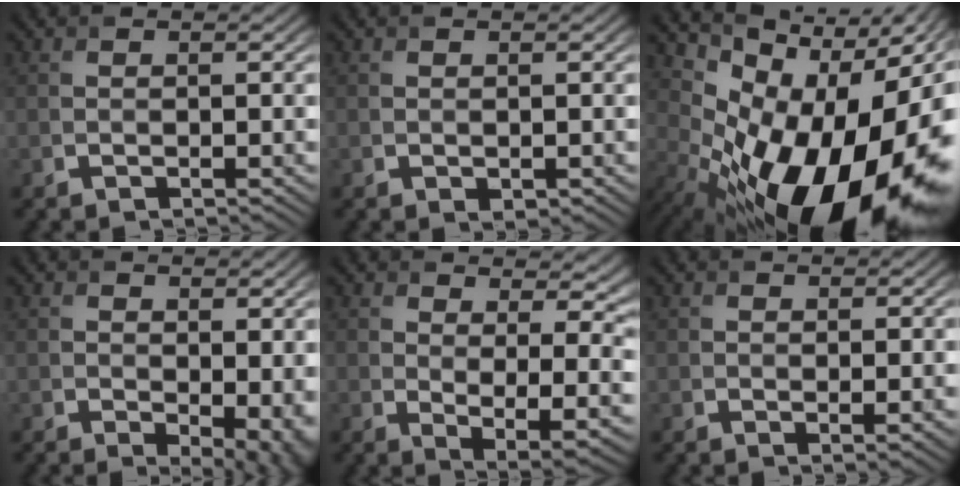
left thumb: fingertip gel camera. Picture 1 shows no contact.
{"total": 0.5, "force": [-0.1, 0.4, 0.4], "torque": [-0.007, -0.004, 0.004]}
{"total": 20.1, "force": [-5.5, 11.7, 15.4], "torque": [-0.227, -0.034, -0.072]}
{"total": 4.9, "force": [0.4, 2.3, 4.2], "torque": [-0.061, -0.012, 0.022]}
{"total": 10.6, "force": [4.0, 5.2, 8.3], "torque": [-0.122, -0.012, 0.090]}
{"total": 1.4, "force": [1.0, 0.2, 0.9], "torque": [-0.017, -0.002, 0.022]}